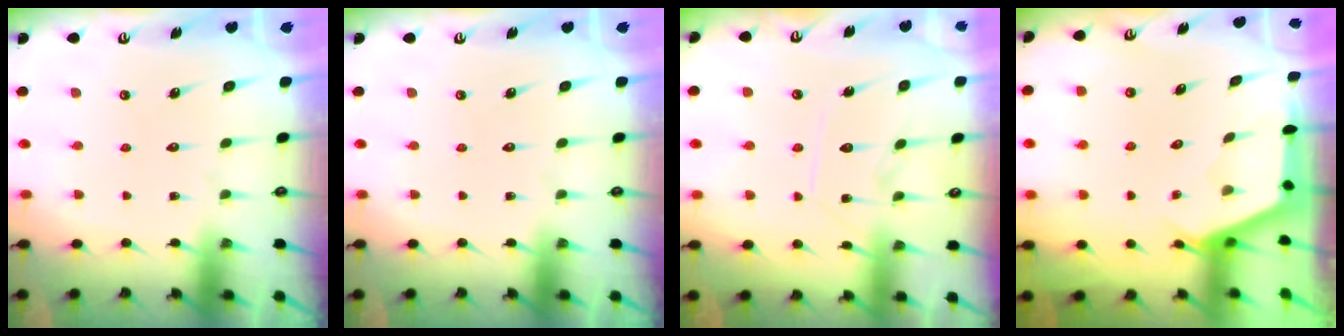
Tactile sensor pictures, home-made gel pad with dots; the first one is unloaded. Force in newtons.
{"total": 0.0}
{"total": 8.5, "press": 8.5, "slide": 0.2}
{"total": 2.7, "press": 2.7, "slide": 0.3}